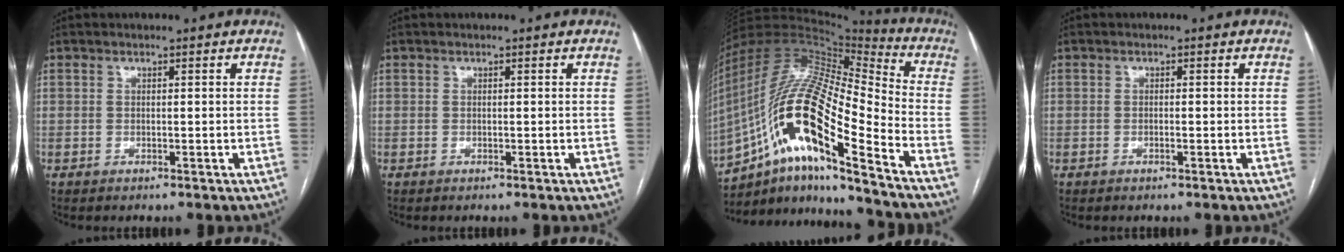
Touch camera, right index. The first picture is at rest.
{"total": 0.0}
{"total": 21.9, "force": [-10.9, 3.8, 18.6], "torque": [-0.380, 0.005, -0.193]}
{"total": 0.7, "force": [-0.3, 0.1, 0.6], "torque": [-0.013, 0.000, -0.003]}